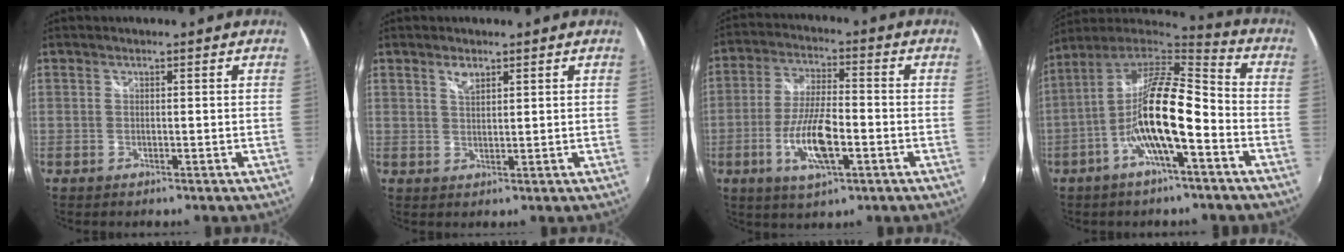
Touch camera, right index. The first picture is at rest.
{"total": 2.3, "force": [1.5, 1.0, 1.3], "torque": [-0.020, 0.001, 0.028]}
{"total": 11.2, "force": [-3.9, 3.3, 10.0], "torque": [-0.201, -0.007, -0.073]}
{"total": 16.0, "force": [-5.3, 3.7, 14.6], "torque": [-0.274, -0.001, -0.109]}